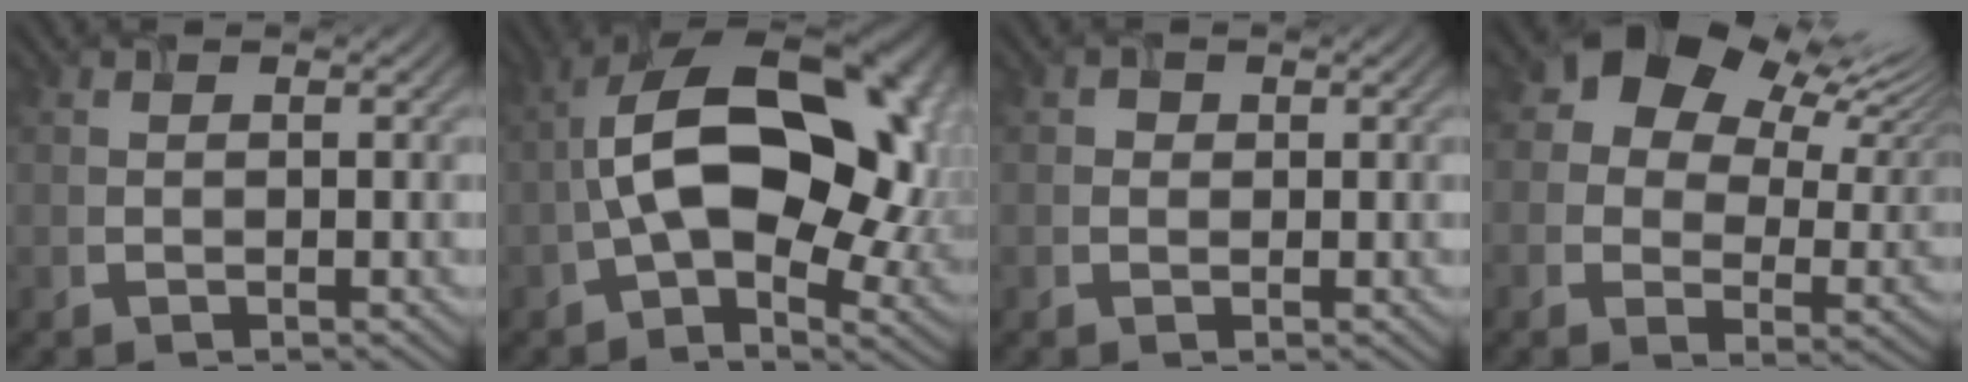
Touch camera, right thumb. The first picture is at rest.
{"total": 17.3, "force": [0.0, 10.1, 14.0], "torque": [-0.217, 0.006, 0.003]}
{"total": 0.9, "force": [0.1, 0.8, -0.4], "torque": [0.010, -0.004, 0.005]}
{"total": 12.6, "force": [7.4, 8.1, 6.2], "torque": [-0.116, 0.018, 0.133]}